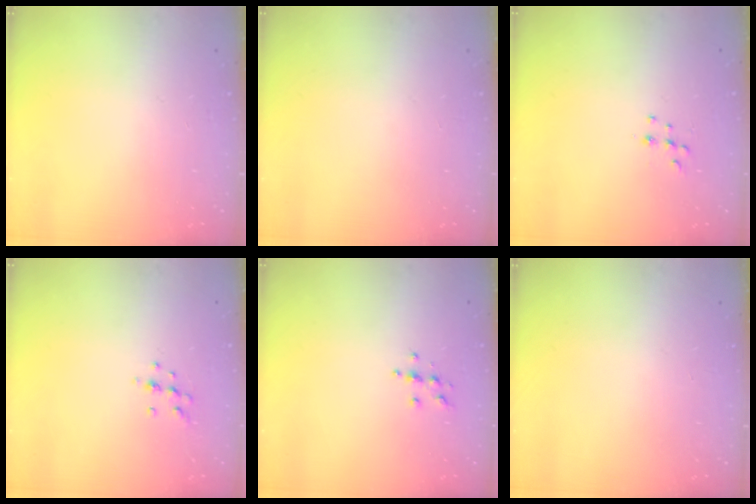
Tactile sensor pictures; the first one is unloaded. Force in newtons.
{"total": 0.0}
{"total": 5.8, "press": 5.8, "slide": 0.4}
{"total": 6.9, "press": 6.8, "slide": 1.2}
{"total": 3.7, "press": 3.7, "slide": 0.4}
{"total": 0.0}